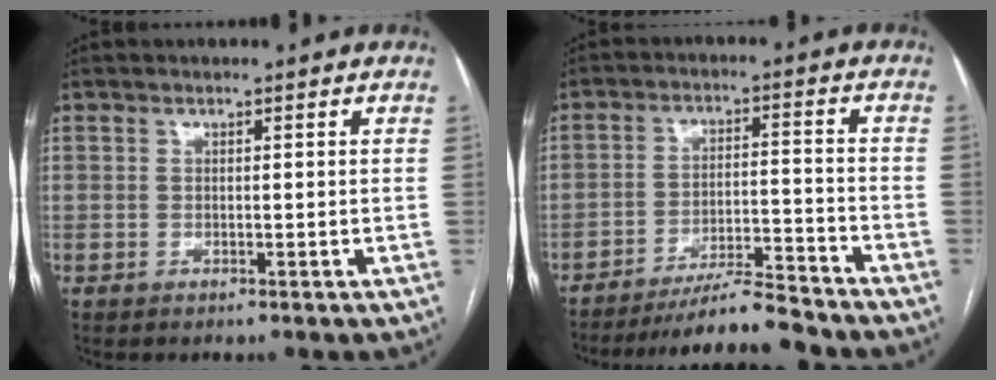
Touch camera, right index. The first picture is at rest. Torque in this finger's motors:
{"motor_torque": [0.17, 0.05, 0.01, -0.01]}